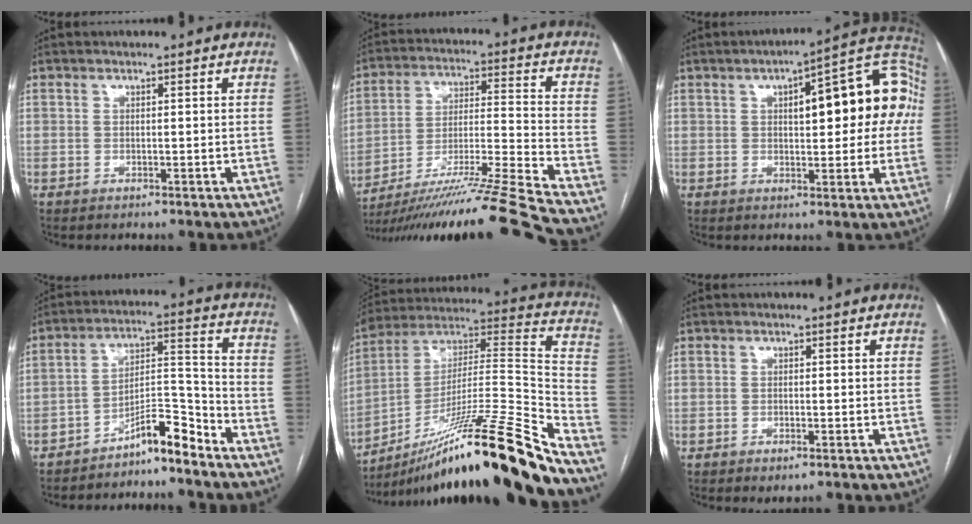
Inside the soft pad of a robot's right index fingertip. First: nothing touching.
{"total": 21.1, "force": [-17.9, -3.4, 10.6], "torque": [-0.158, -0.022, -0.303]}
{"total": 17.5, "force": [3.0, 5.5, 16.4], "torque": [-0.210, 0.045, 0.036]}
{"total": 7.7, "force": [-6.5, 1.0, 3.9], "torque": [-0.060, 0.030, -0.110]}
{"total": 29.1, "force": [-21.1, -0.4, 20.1], "torque": [-0.260, 0.005, -0.357]}
{"total": 1.8, "force": [-1.2, 0.2, 1.3], "torque": [-0.018, -0.003, -0.016]}